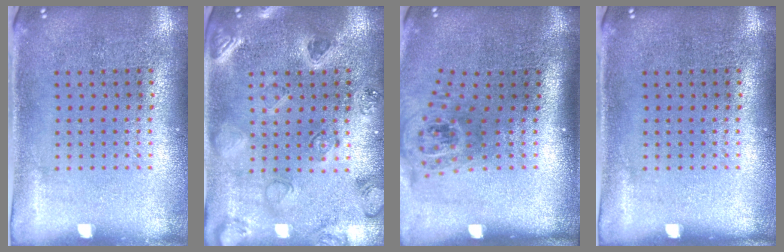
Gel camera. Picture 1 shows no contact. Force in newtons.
{"total": 0.8, "press": 0.7, "slide": 0.3}
{"total": 1.7, "press": 1.2, "slide": 1.2}
{"total": 0.0}